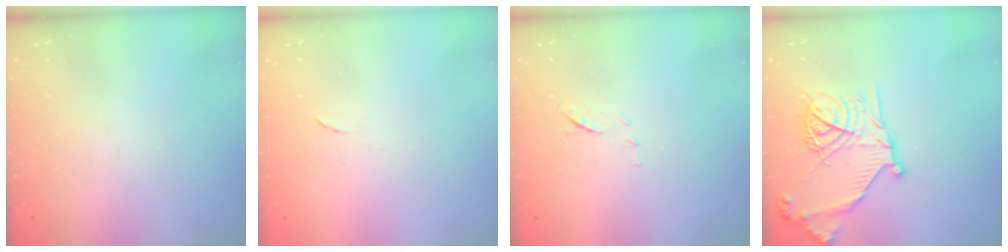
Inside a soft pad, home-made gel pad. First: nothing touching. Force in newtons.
{"total": 4.2, "press": 4.2, "slide": 0.5}
{"total": 8.5, "press": 8.4, "slide": 1.0}
{"total": 18.2, "press": 18.2, "slide": 1.1}